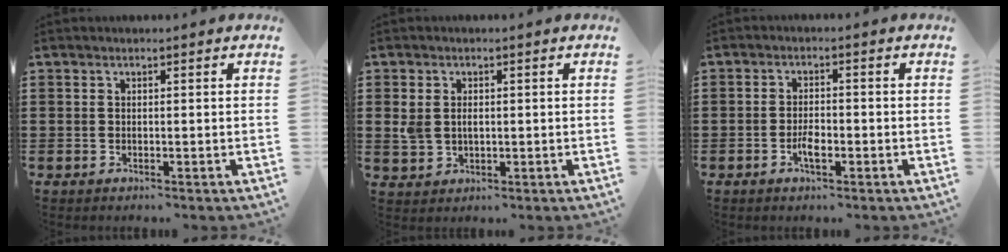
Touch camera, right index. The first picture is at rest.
{"total": 2.4, "force": [0.3, 1.8, 1.7], "torque": [-0.043, 0.006, 0.002]}
{"total": 3.1, "force": [-1.3, 1.0, 2.6], "torque": [-0.054, -0.004, -0.024]}